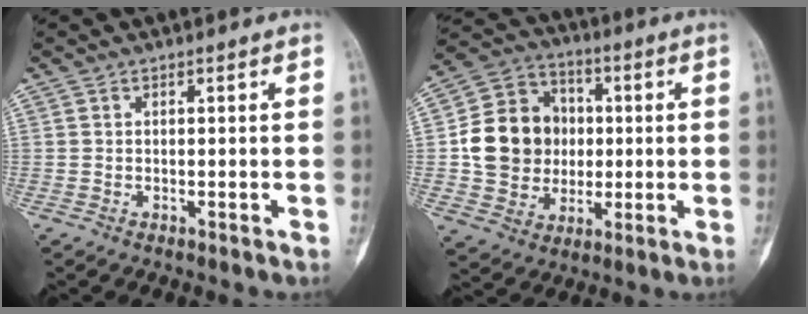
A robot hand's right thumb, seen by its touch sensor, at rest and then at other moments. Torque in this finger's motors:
{"motor_torque": [1.67, 1.83, 0.35, -0.44, 0.03]}